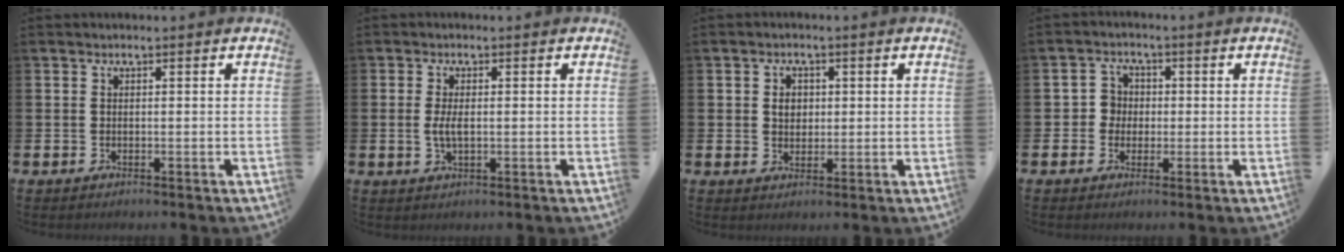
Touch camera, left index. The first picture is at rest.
{"total": 2.6, "force": [0.1, 1.0, 2.3], "torque": [-0.038, -0.001, -0.002]}
{"total": 2.4, "force": [0.6, 2.0, 1.3], "torque": [-0.005, 0.001, 0.003]}
{"total": 3.0, "force": [0.1, 3.0, 0.5], "torque": [-0.015, 0.007, -0.005]}